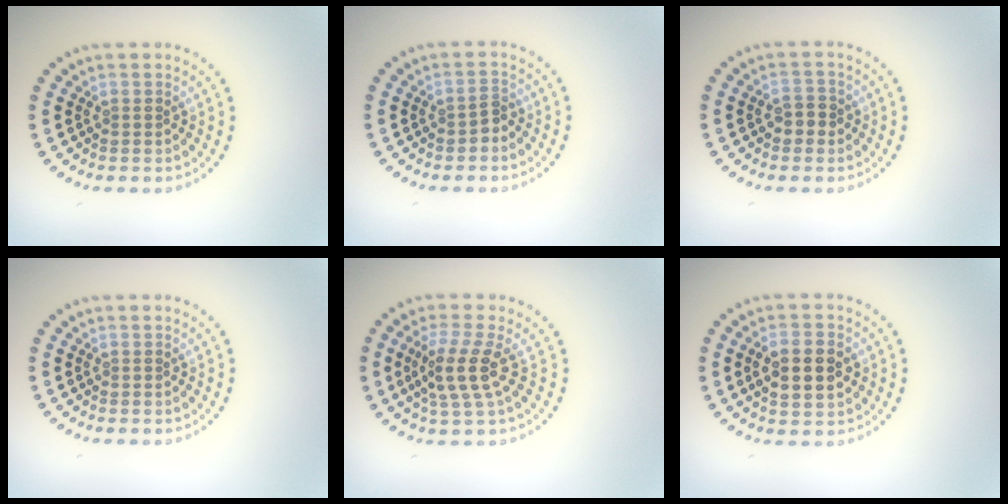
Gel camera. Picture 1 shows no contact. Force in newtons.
{"total": 1.3, "press": 1.2, "slide": 0.6}
{"total": 1.8, "press": 1.8, "slide": 0.4}
{"total": 0.0}
{"total": 3.7, "press": 3.2, "slide": 1.9}
{"total": 4.6, "press": 4.6, "slide": 0.4}